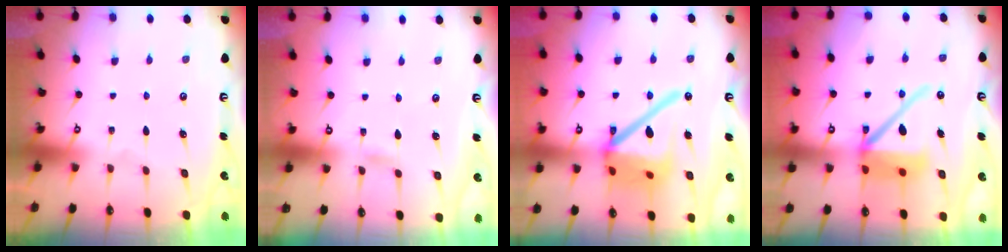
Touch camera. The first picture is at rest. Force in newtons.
{"total": 1.7, "press": 1.7, "slide": 0.2}
{"total": 19.3, "press": 19.1, "slide": 2.8}
{"total": 15.2, "press": 15.1, "slide": 2.1}